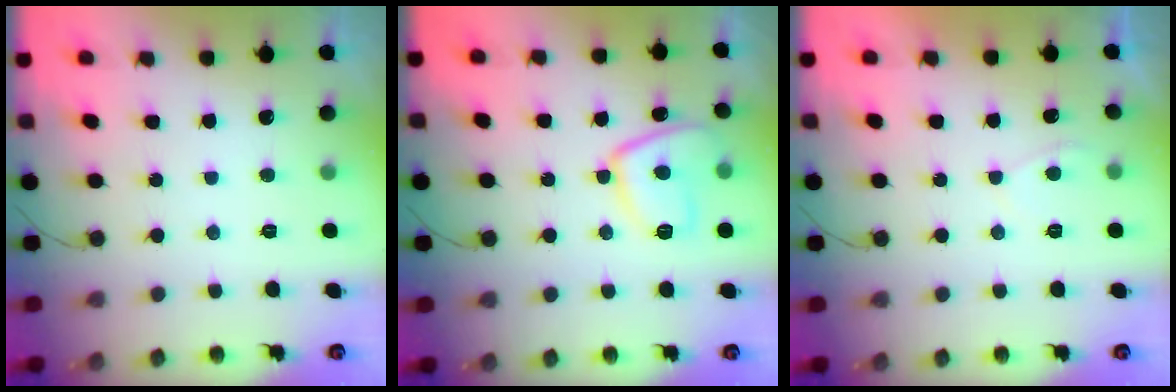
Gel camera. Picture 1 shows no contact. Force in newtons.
{"total": 9.9, "press": 9.8, "slide": 1.1}
{"total": 1.2, "press": 1.0, "slide": 0.6}